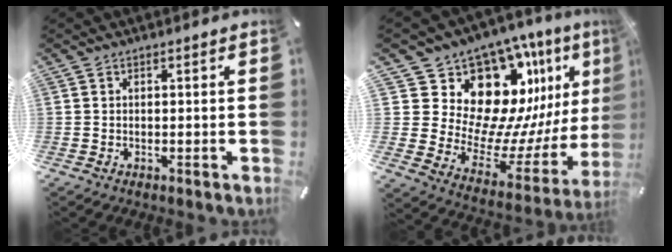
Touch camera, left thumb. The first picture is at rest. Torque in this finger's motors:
{"motor_torque": [3.01, 2.00, 0.53, 0.01, 0.06]}